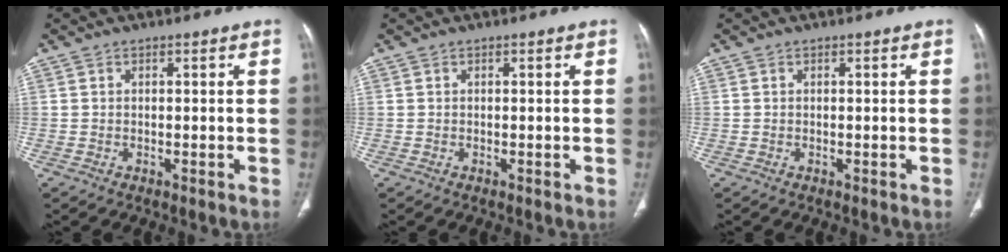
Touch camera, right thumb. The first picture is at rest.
{"total": 0.0}
{"total": 0.0}